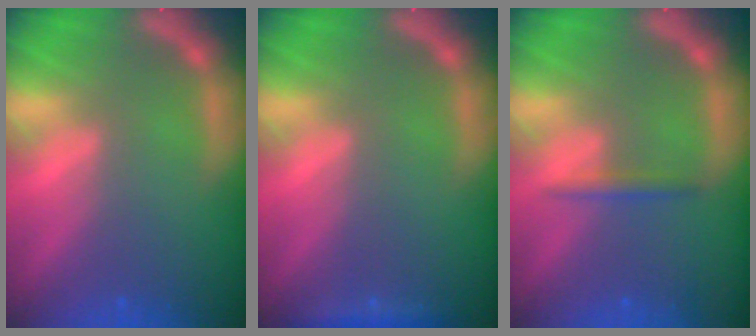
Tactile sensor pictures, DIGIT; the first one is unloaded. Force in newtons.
{"total": 1.4}
{"total": 1.4}